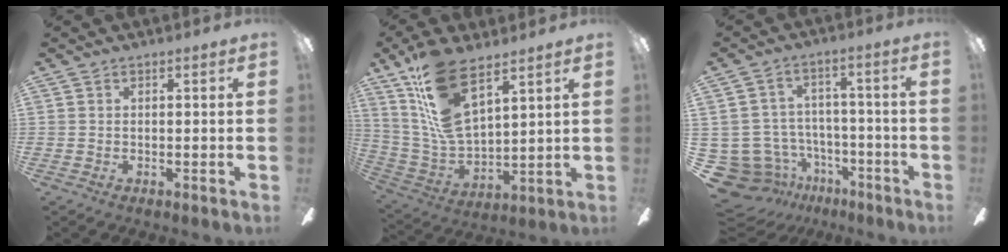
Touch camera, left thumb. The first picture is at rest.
{"total": 17.3, "force": [10.5, 7.2, 11.7], "torque": [-0.252, -0.045, 0.191]}
{"total": 11.0, "force": [-6.1, 8.5, 3.3], "torque": [-0.103, 0.034, -0.104]}